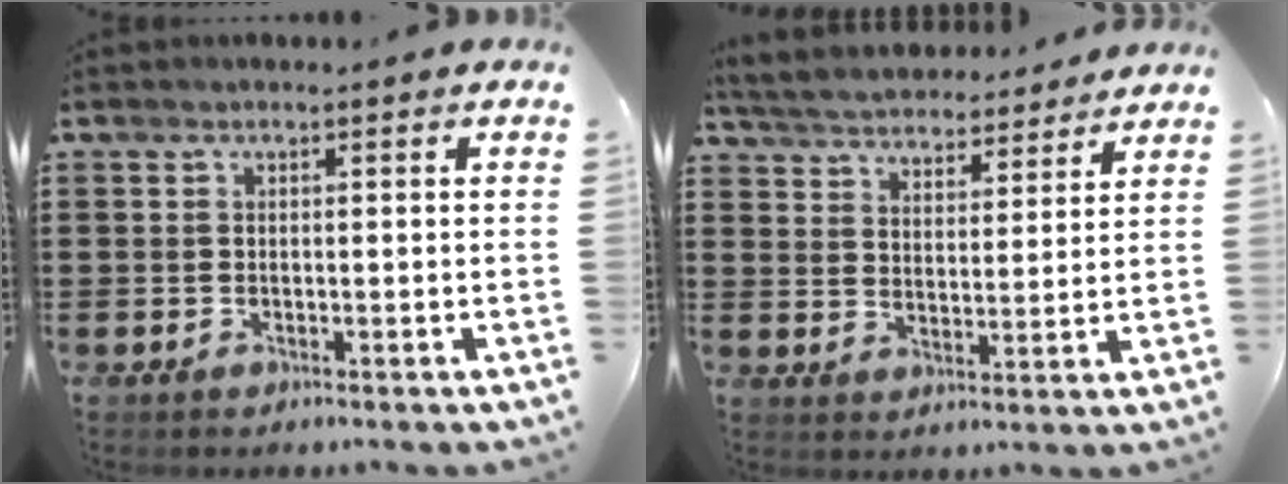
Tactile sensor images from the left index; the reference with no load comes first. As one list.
[{"total": 4.6, "force": [4.5, 0.4, 0.1], "torque": [-0.028, -0.031, 0.077]}]